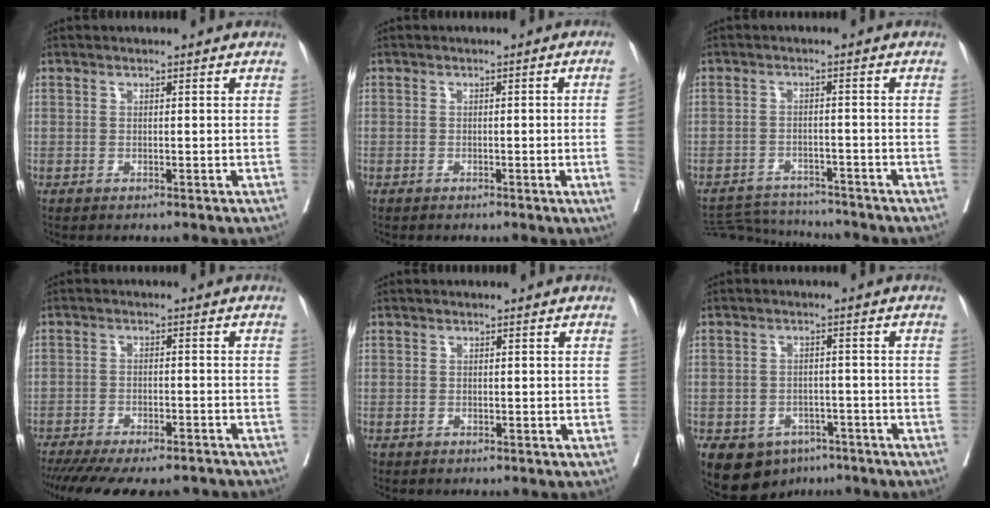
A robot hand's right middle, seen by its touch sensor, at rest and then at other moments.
{"total": 3.1, "force": [-0.7, -1.0, 2.9], "torque": [-0.038, -0.003, -0.009]}
{"total": 7.6, "force": [-7.6, 0.6, 0.4], "torque": [-0.009, 0.000, -0.122]}
{"total": 17.3, "force": [-14.7, 5.1, 7.6], "torque": [-0.160, -0.020, -0.199]}
{"total": 0.0}
{"total": 9.8, "force": [-6.2, 6.6, 3.7], "torque": [-0.063, 0.003, -0.085]}